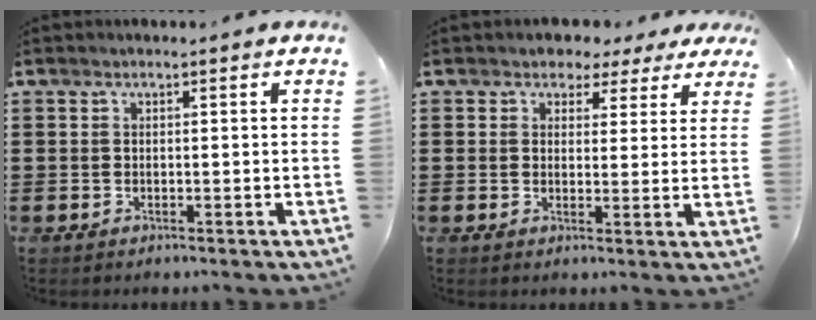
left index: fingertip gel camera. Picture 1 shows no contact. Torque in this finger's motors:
{"motor_torque": [2.14, 0.00, 0.05, -0.15]}